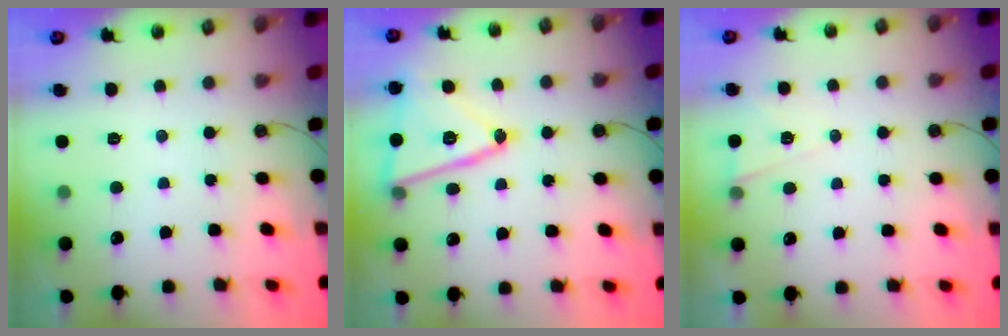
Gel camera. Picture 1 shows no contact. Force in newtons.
{"total": 16.1, "press": 15.9, "slide": 2.6}
{"total": 5.4, "press": 3.3, "slide": 4.2}